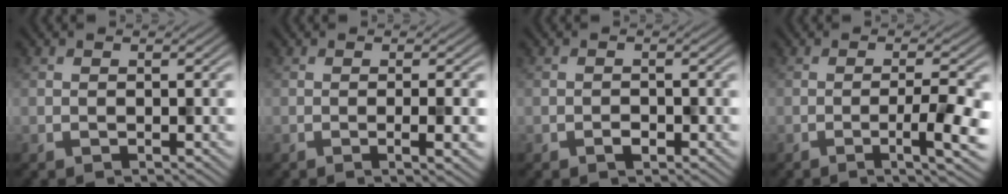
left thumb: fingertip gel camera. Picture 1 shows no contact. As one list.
[{"total": 3.1, "force": [-0.9, 0.3, 2.9], "torque": [-0.050, 0.007, -0.018]}, {"total": 1.1, "force": [-0.6, 0.7, 0.7], "torque": [-0.012, 0.001, -0.013]}, {"total": 5.0, "force": [-1.6, 0.5, 4.7], "torque": [-0.077, 0.007, -0.032]}]